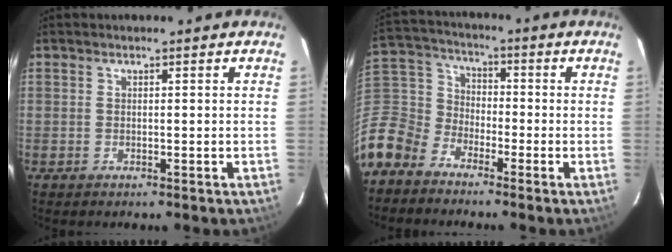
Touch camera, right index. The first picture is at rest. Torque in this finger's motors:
{"motor_torque": [-0.13, -1.03, -0.47, -0.21]}